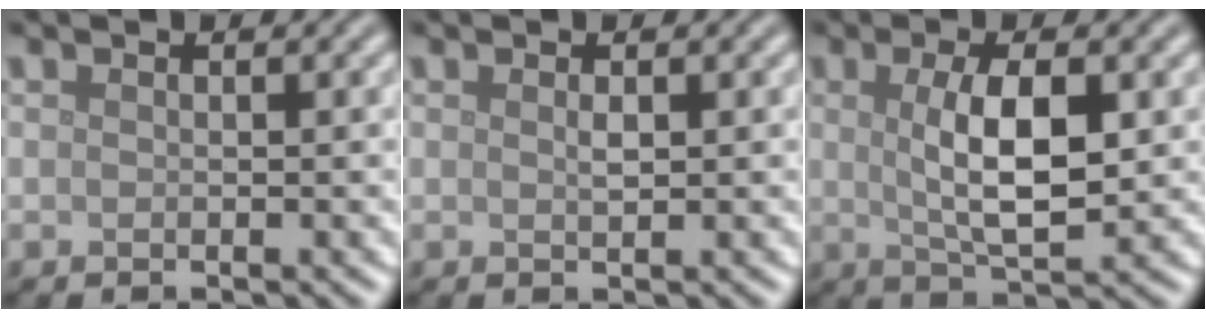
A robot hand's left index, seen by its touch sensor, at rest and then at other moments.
{"total": 0.7, "force": [0.3, 0.2, 0.6], "torque": [-0.013, 0.001, 0.005]}
{"total": 5.5, "force": [0.7, 1.7, 5.2], "torque": [-0.097, 0.000, 0.015]}